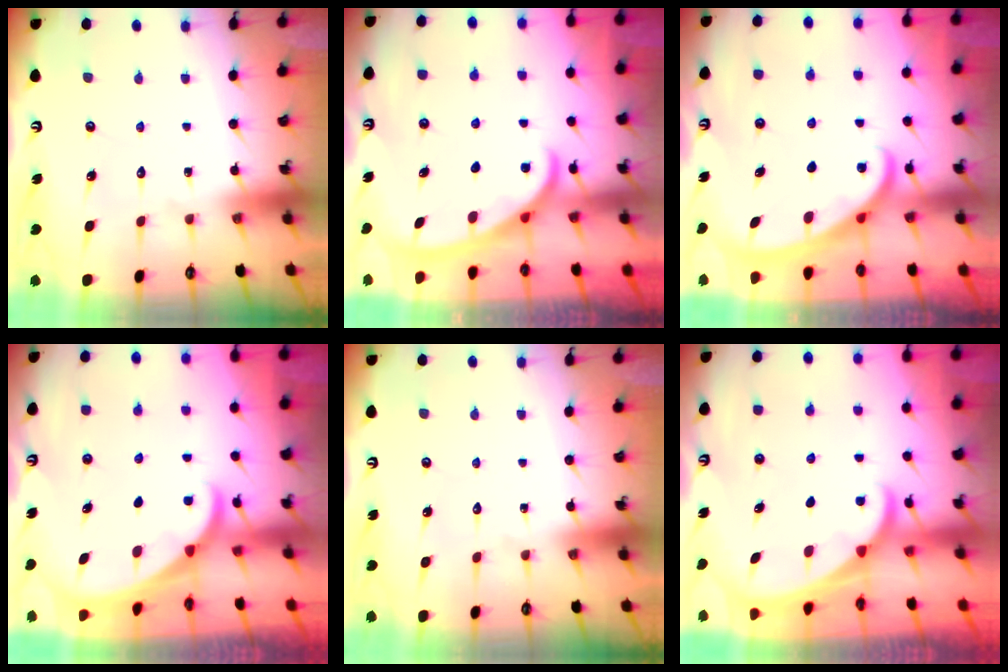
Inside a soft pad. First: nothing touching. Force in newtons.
{"total": 2.8, "press": 2.8, "slide": 0.4}
{"total": 2.5, "press": 2.5, "slide": 0.3}
{"total": 1.7, "press": 1.6, "slide": 0.1}
{"total": 0.0}
{"total": 1.6, "press": 1.6, "slide": 0.1}